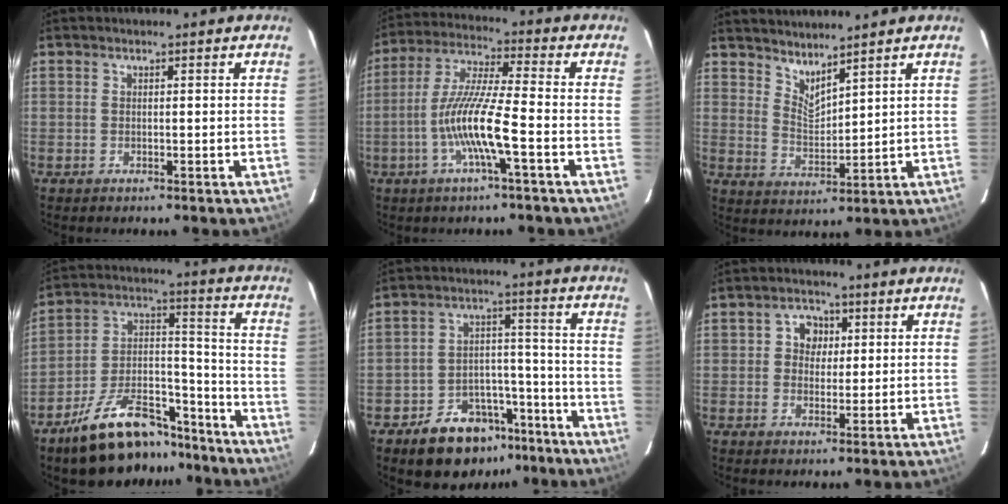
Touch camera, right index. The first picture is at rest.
{"total": 11.1, "force": [-3.9, -0.2, 10.4], "torque": [-0.213, -0.001, -0.079]}
{"total": 5.2, "force": [4.9, 0.5, 1.6], "torque": [-0.026, -0.009, 0.092]}
{"total": 18.5, "force": [-13.8, 7.9, 9.5], "torque": [-0.174, 0.031, -0.212]}
{"total": 13.0, "force": [-8.9, 8.0, 5.0], "torque": [-0.097, 0.035, -0.119]}
{"total": 3.8, "force": [0.9, 3.5, 1.2], "torque": [-0.012, 0.009, 0.014]}